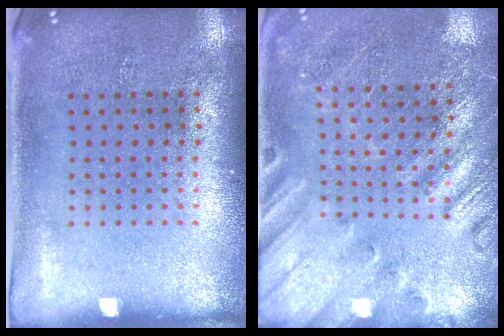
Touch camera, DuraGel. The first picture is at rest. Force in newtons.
{"total": 2.3, "press": 2.2, "slide": 0.7}